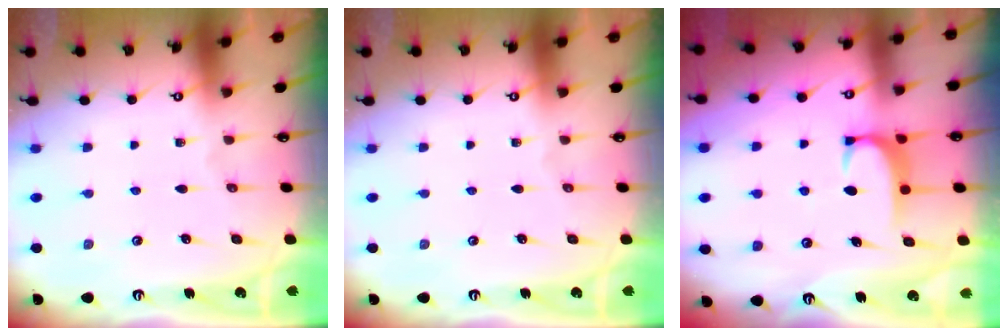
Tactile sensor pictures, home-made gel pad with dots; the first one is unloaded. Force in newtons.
{"total": 0.0}
{"total": 1.7, "press": 1.6, "slide": 0.5}